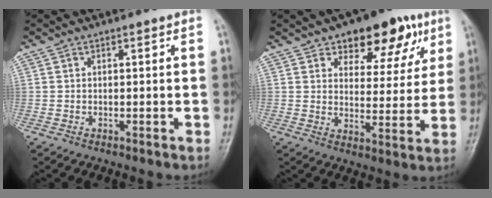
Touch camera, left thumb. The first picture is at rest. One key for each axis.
{"total": 13.5, "fx": 7.7, "fy": 7.5, "fz": 8.2, "tx": -0.056, "ty": -0.029, "tz": 0.108}